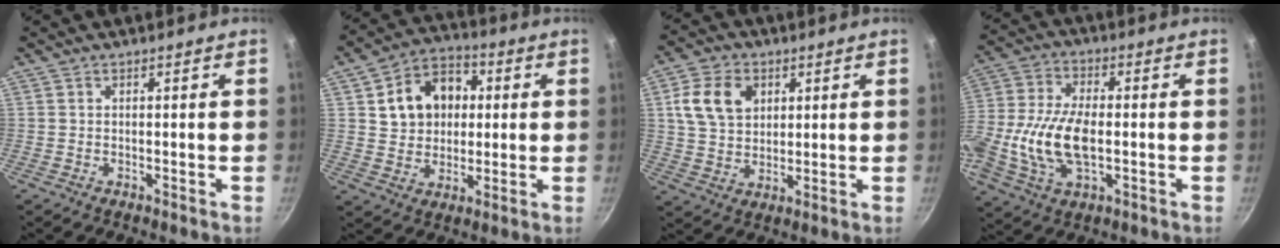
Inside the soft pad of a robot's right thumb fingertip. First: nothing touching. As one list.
[{"total": 12.9, "force": [2.6, 10.2, 7.4], "torque": [-0.090, 0.014, 0.039]}, {"total": 10.4, "force": [3.3, 7.6, 6.2], "torque": [-0.094, -0.001, 0.060]}, {"total": 15.4, "force": [-2.0, 8.4, 12.8], "torque": [-0.256, 0.018, -0.047]}]